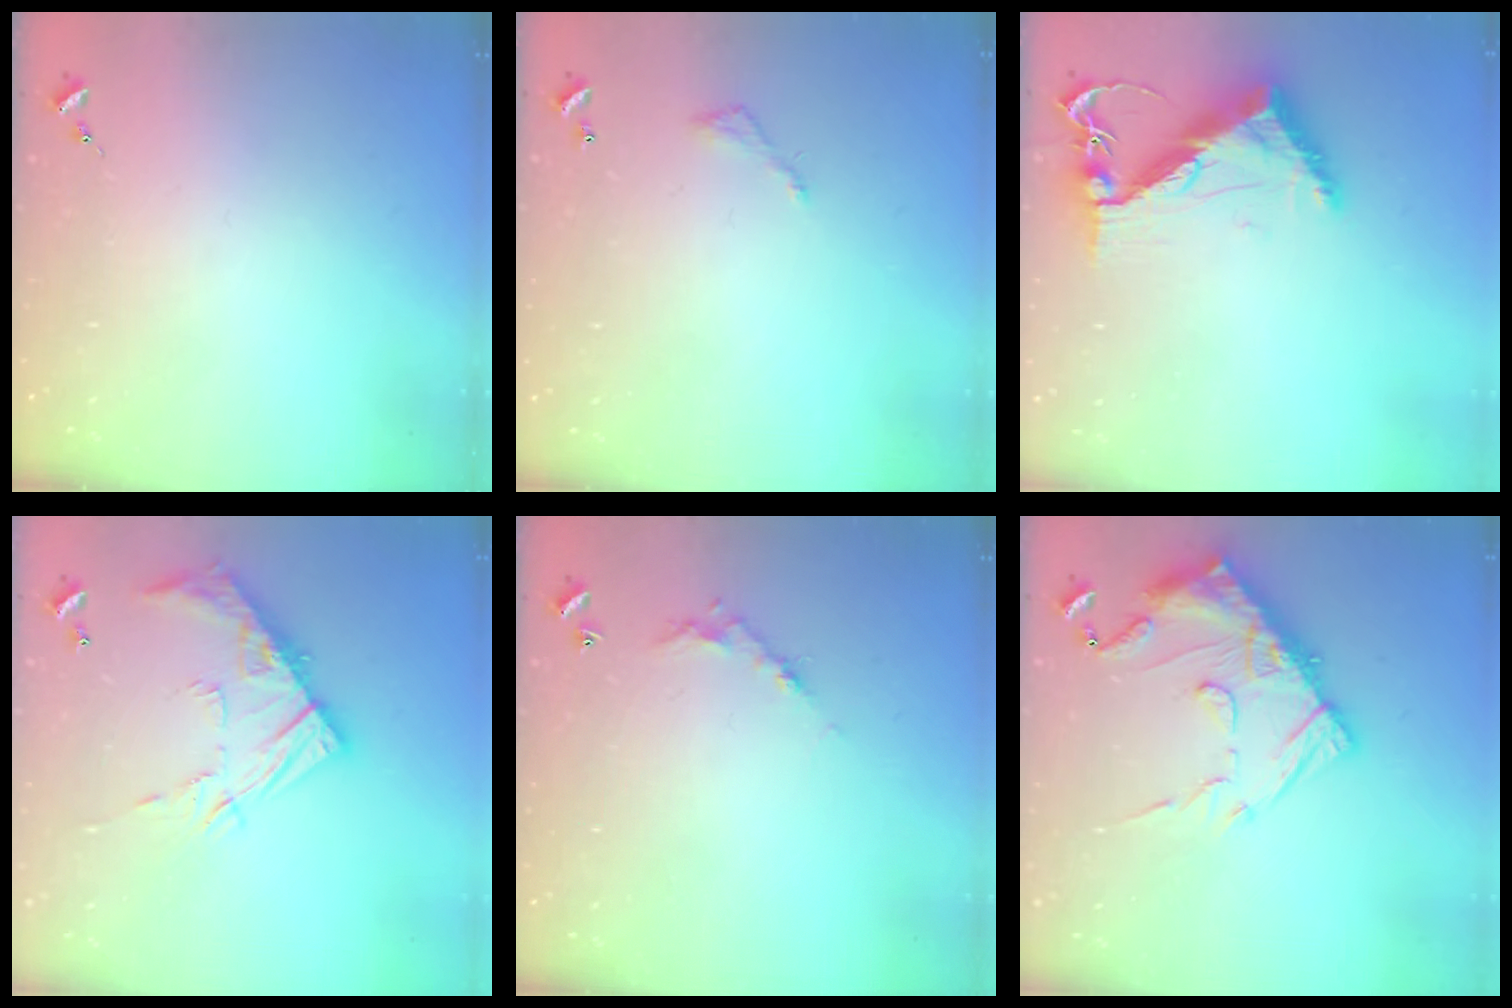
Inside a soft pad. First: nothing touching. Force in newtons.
{"total": 3.2, "press": 3.2, "slide": 0.2}
{"total": 10.7, "press": 10.6, "slide": 1.3}
{"total": 15.0, "press": 15.0, "slide": 1.0}
{"total": 5.2, "press": 5.2, "slide": 0.3}
{"total": 17.5, "press": 17.5, "slide": 1.6}